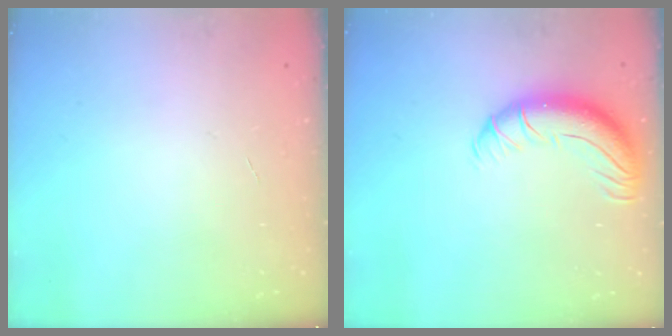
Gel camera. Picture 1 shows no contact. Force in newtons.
{"total": 11.5, "press": 11.4, "slide": 1.7}